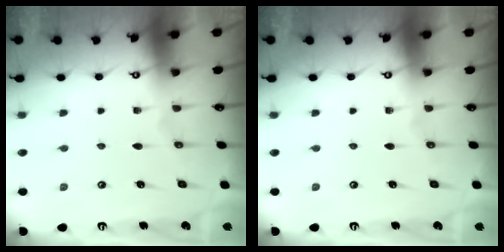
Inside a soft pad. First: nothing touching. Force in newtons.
{"total": 0.0}